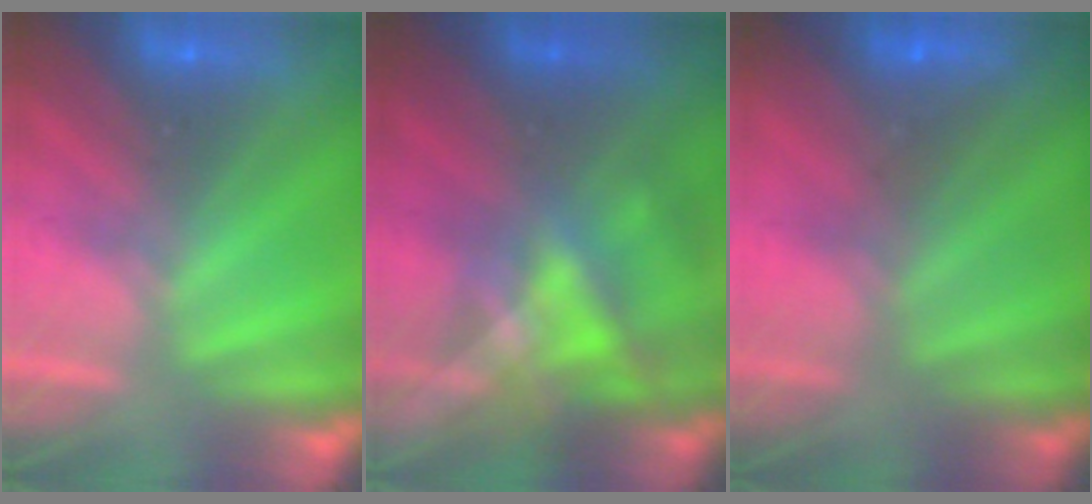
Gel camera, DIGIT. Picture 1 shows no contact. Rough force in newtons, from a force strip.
{"total": 4.6}
{"total": 1.5}